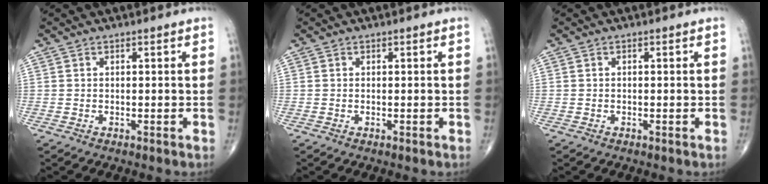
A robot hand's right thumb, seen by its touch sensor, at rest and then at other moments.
{"total": 0.0}
{"total": 0.0}